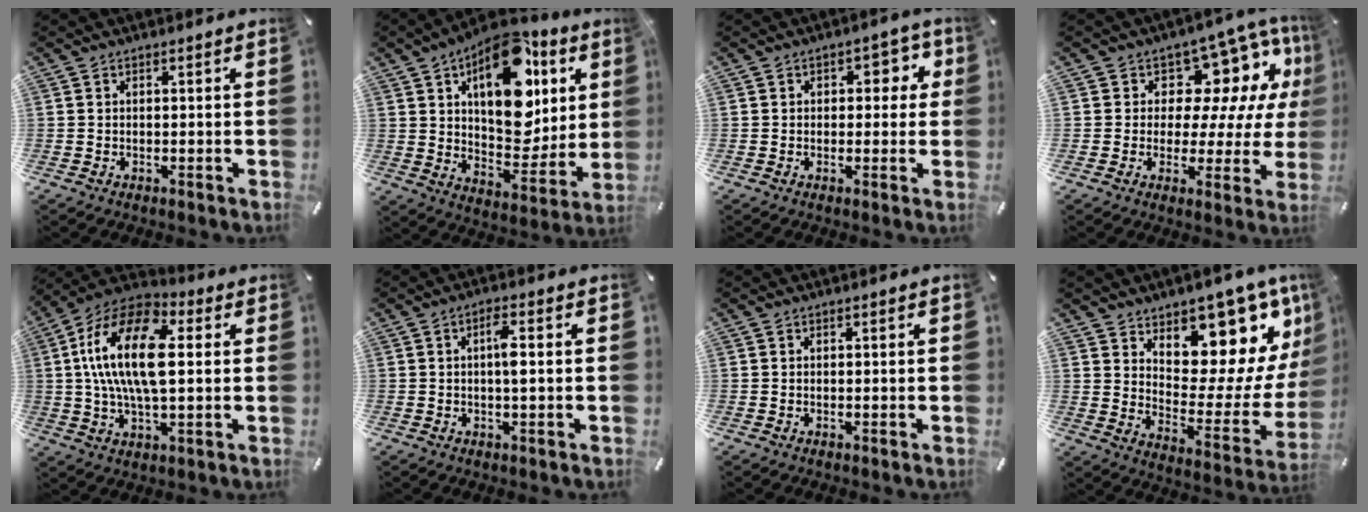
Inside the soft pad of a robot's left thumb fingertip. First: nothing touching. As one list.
[{"total": 22.5, "force": [9.2, 13.2, 15.7], "torque": [-0.217, -0.058, 0.156]}, {"total": 5.2, "force": [0.9, 3.7, 3.5], "torque": [-0.033, -0.001, 0.006]}, {"total": 12.3, "force": [6.3, 8.2, 6.7], "torque": [-0.091, -0.053, 0.113]}, {"total": 18.7, "force": [2.4, 9.4, 15.9], "torque": [-0.341, 0.003, 0.038]}, {"total": 4.4, "force": [0.1, 0.9, 4.3], "torque": [-0.083, 0.005, -0.002]}, {"total": 0.0}, {"total": 12.5, "force": [9.5, 6.6, 4.7], "torque": [-0.030, -0.119, 0.153]}]